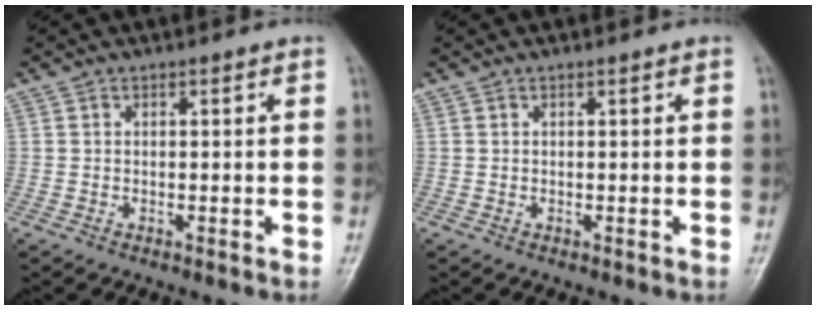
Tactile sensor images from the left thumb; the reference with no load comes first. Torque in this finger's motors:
{"motor_torque": [0.06, 0.06, -0.02, -0.02, 0.00]}